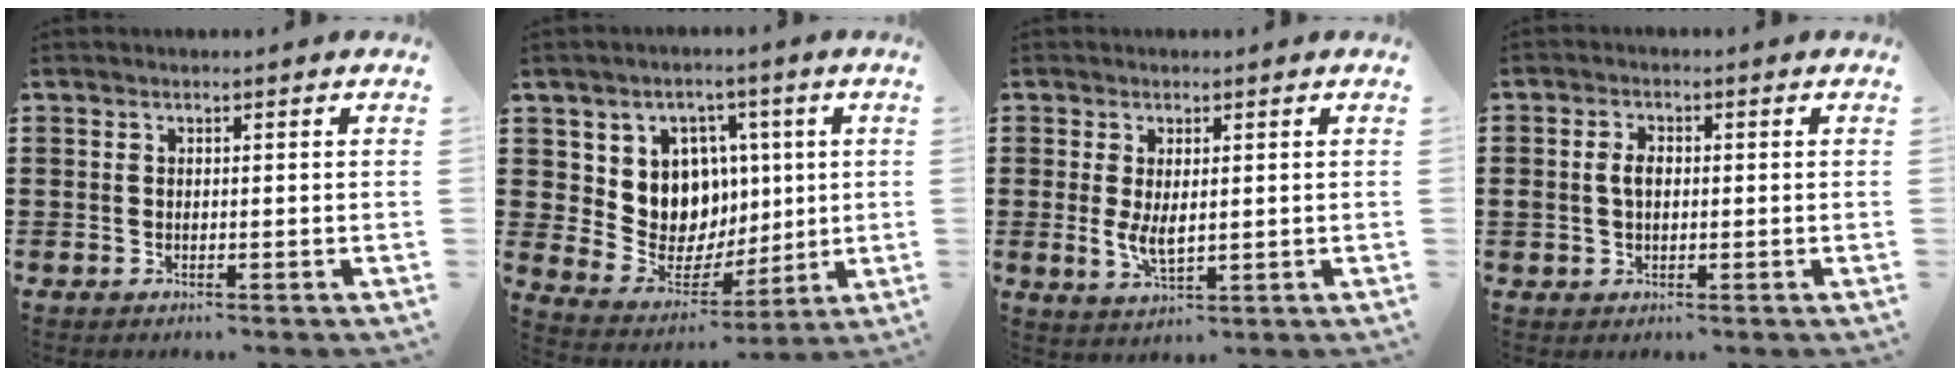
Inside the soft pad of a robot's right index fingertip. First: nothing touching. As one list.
[{"total": 9.8, "force": [2.5, 8.9, 3.4], "torque": [-0.083, -0.022, 0.053]}, {"total": 4.0, "force": [0.2, 1.8, 3.6], "torque": [-0.068, -0.001, 0.001]}, {"total": 2.8, "force": [0.2, 1.7, 2.2], "torque": [-0.045, 0.008, 0.002]}]